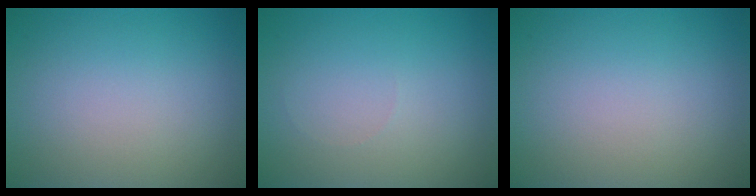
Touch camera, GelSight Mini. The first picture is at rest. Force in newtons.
{"total": 0.0}
{"total": 0.0}